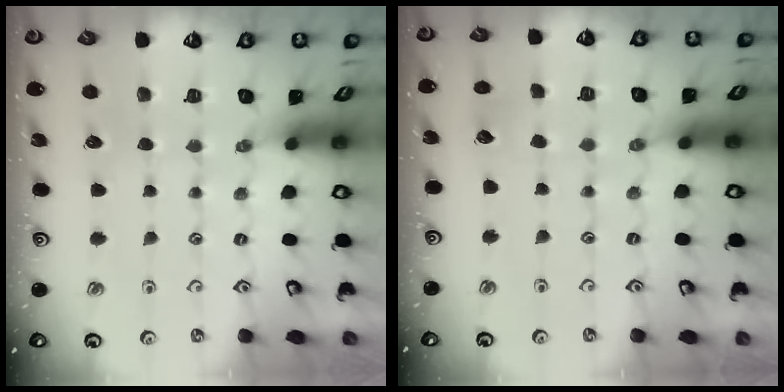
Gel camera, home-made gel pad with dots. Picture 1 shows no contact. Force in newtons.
{"total": 2.0, "press": 2.0, "slide": 0.1}